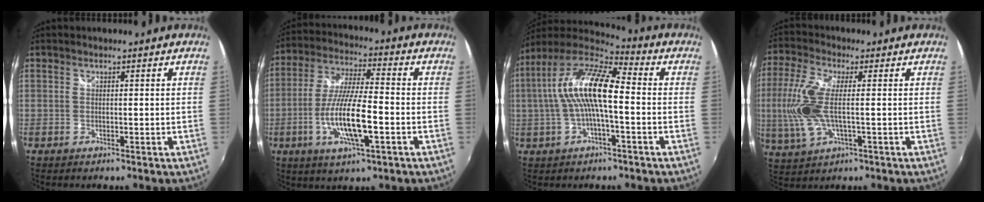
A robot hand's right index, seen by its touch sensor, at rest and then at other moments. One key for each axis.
{"total": 13.3, "fx": -4.2, "fy": 2.6, "fz": 12.4, "tx": -0.250, "ty": -0.009, "tz": -0.077}
{"total": 14.0, "fx": 0.1, "fy": 3.8, "fz": 13.5, "tx": -0.250, "ty": 0.016, "tz": -0.004}
{"total": 10.8, "fx": -0.6, "fy": 3.5, "fz": 10.2, "tx": -0.228, "ty": -0.004, "tz": -0.010}